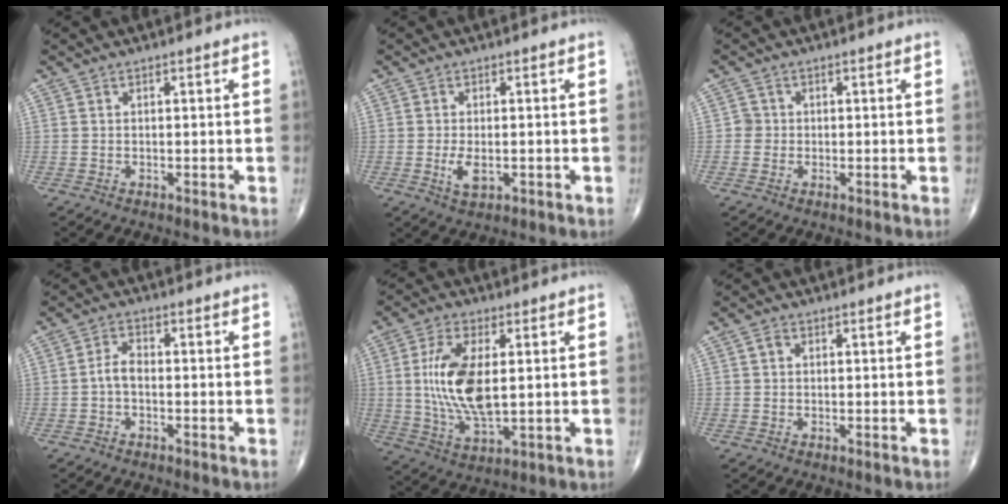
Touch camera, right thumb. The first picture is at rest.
{"total": 3.8, "force": [-0.8, 1.9, 3.2], "torque": [-0.062, -0.006, -0.013]}
{"total": 1.7, "force": [-0.2, 1.7, 0.2], "torque": [0.010, 0.007, -0.008]}
{"total": 3.0, "force": [-0.8, 1.6, 2.4], "torque": [-0.044, 0.014, -0.021]}
{"total": 13.6, "force": [1.3, 6.1, 12.1], "torque": [-0.244, -0.013, 0.032]}
{"total": 1.2, "force": [0.2, 1.0, 0.7], "torque": [-0.010, 0.005, 0.003]}